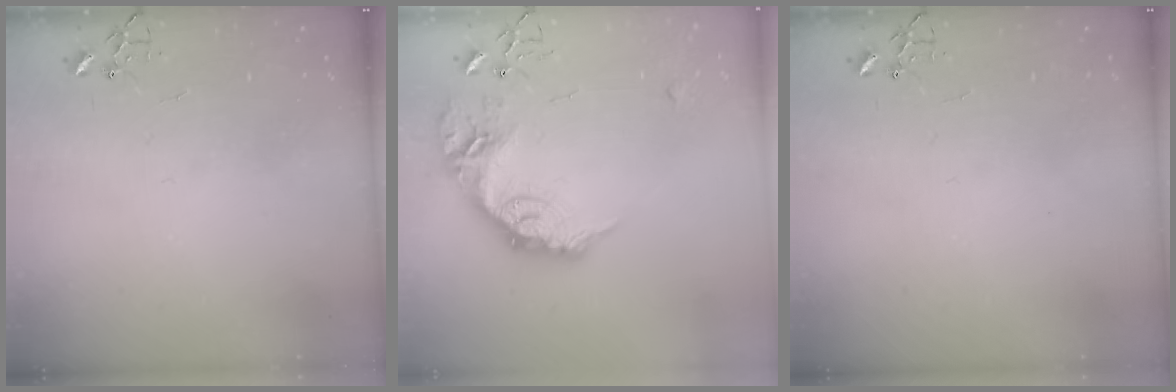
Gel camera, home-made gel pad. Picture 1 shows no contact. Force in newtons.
{"total": 20.9, "press": 20.9, "slide": 1.2}
{"total": 0.0}